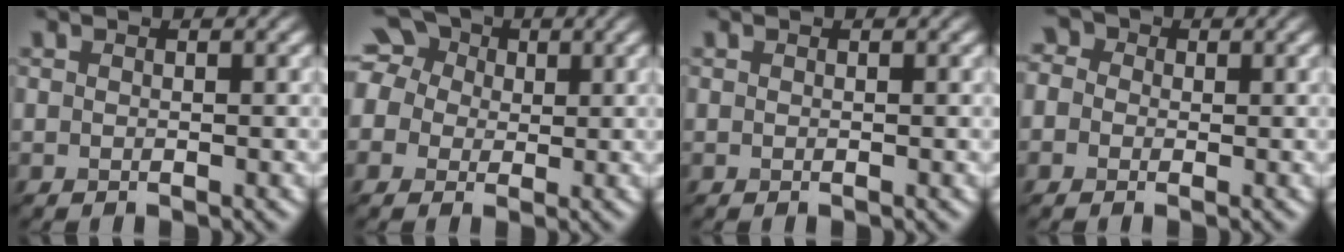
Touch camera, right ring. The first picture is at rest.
{"total": 5.4, "force": [1.6, 4.7, 2.2], "torque": [-0.064, 0.043, 0.018]}
{"total": 0.0}
{"total": 2.4, "force": [0.4, 2.2, 0.9], "torque": [-0.022, 0.023, -0.008]}